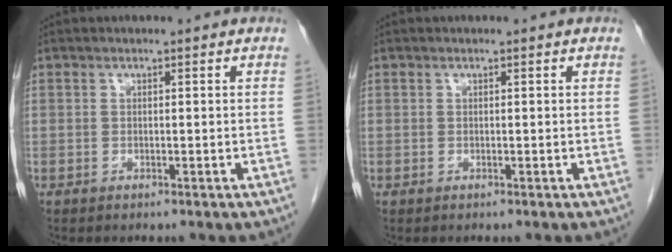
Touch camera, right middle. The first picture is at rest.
{"total": 0.0}